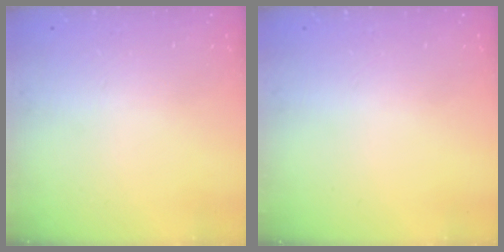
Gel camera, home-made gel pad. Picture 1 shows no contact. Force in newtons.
{"total": 0.0}